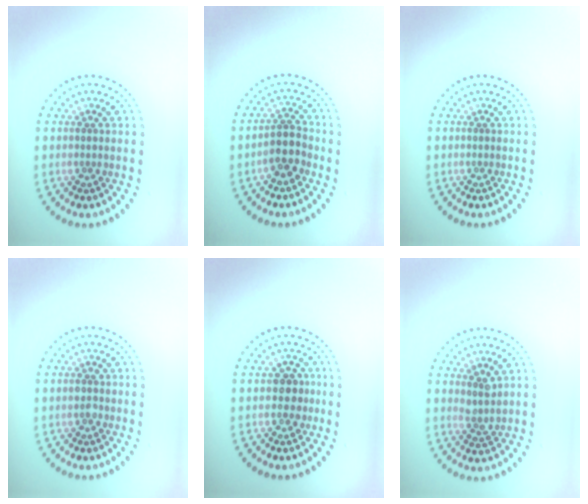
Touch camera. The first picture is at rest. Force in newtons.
{"total": 2.6, "press": 2.4, "slide": 1.1}
{"total": 0.0}
{"total": 1.0, "press": 1.0, "slide": 0.2}
{"total": 1.9, "press": 1.8, "slide": 0.7}
{"total": 1.8, "press": 1.3, "slide": 1.2}